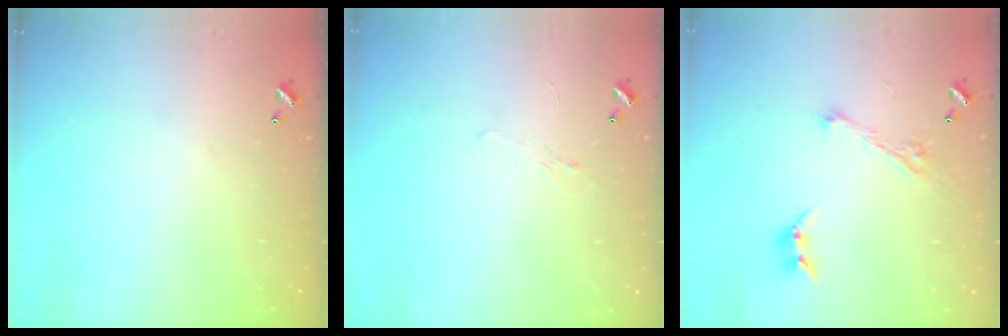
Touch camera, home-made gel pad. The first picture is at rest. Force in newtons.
{"total": 1.3, "press": 1.1, "slide": 0.7}
{"total": 3.7, "press": 3.6, "slide": 0.7}